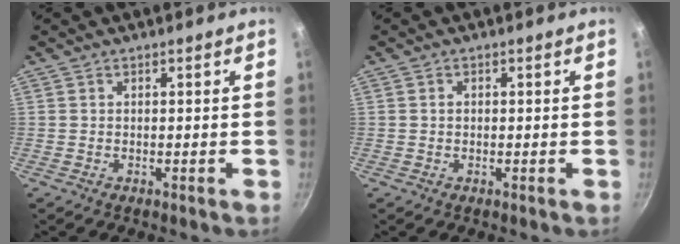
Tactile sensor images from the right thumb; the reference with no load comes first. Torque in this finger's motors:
{"motor_torque": [-0.58, -0.10, 0.08, 0.27, -0.02]}